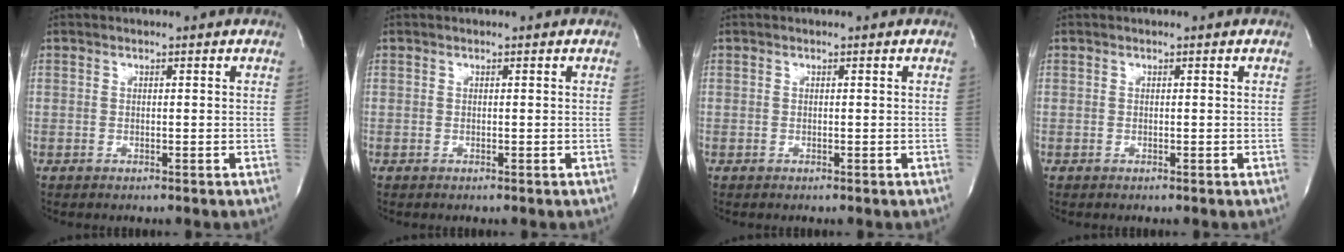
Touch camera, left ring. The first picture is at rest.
{"total": 0.0}
{"total": 0.0}
{"total": 0.0}